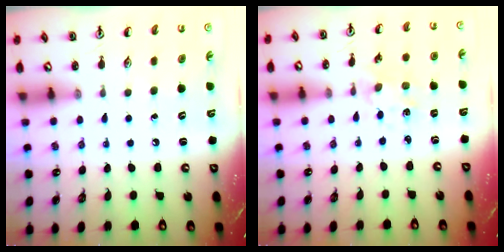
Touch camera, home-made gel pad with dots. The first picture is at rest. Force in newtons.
{"total": 1.5, "press": 1.5, "slide": 0.3}